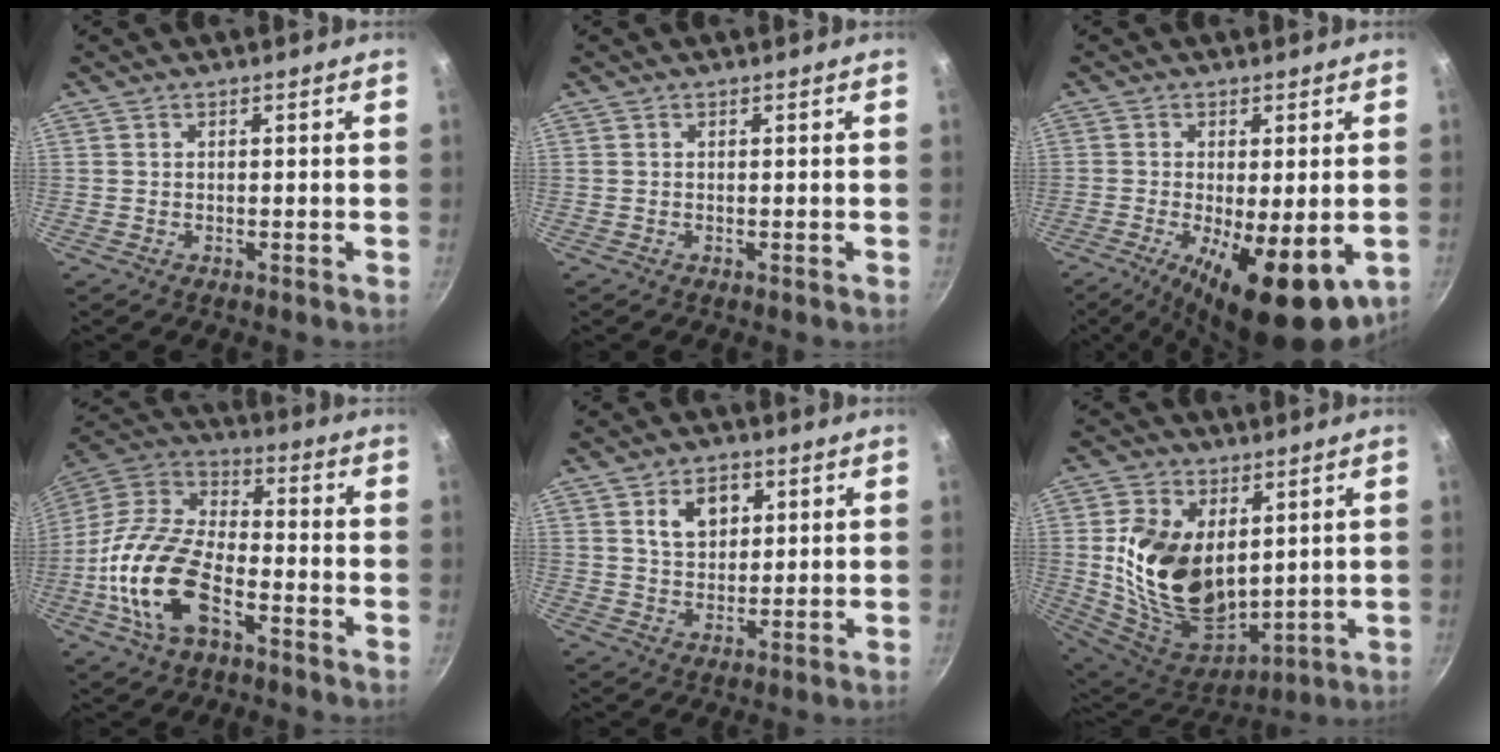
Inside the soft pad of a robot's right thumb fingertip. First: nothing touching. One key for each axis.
{"total": 0.0}
{"total": 17.1, "fx": -6.1, "fy": 6.2, "fz": 14.7, "tx": -0.198, "ty": -0.025, "tz": -0.077}
{"total": 18.6, "fx": -6.9, "fy": 9.8, "fz": 14.2, "tx": -0.283, "ty": 0.041, "tz": -0.134}
{"total": 7.0, "fx": 2.8, "fy": 4.8, "fz": 4.3, "tx": -0.046, "ty": -0.014, "tz": 0.050}
{"total": 19.8, "fx": 2.9, "fy": 12.3, "fz": 15.2, "tx": -0.256, "ty": -0.027, "tz": 0.079}